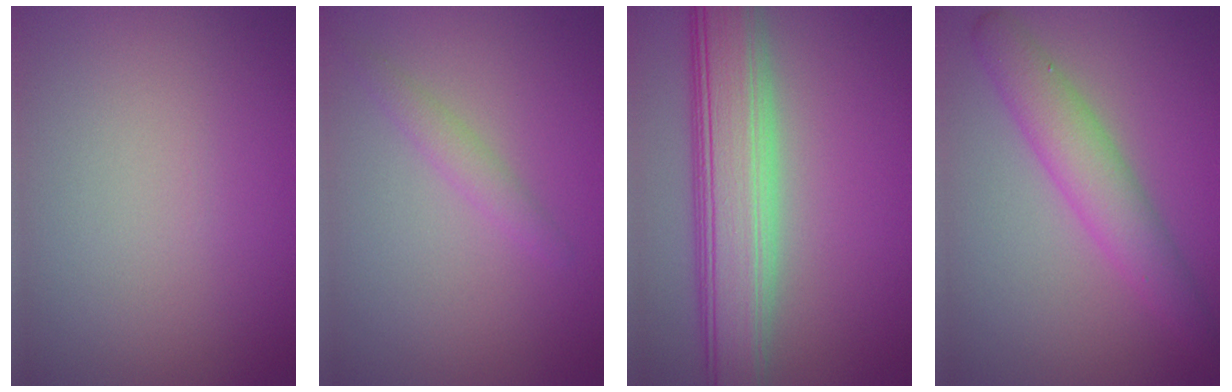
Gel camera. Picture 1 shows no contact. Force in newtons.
{"total": 1.5, "press": 1.5, "slide": 0.1}
{"total": 8.4, "press": 8.4, "slide": 0.5}
{"total": 4.1, "press": 4.1, "slide": 0.4}